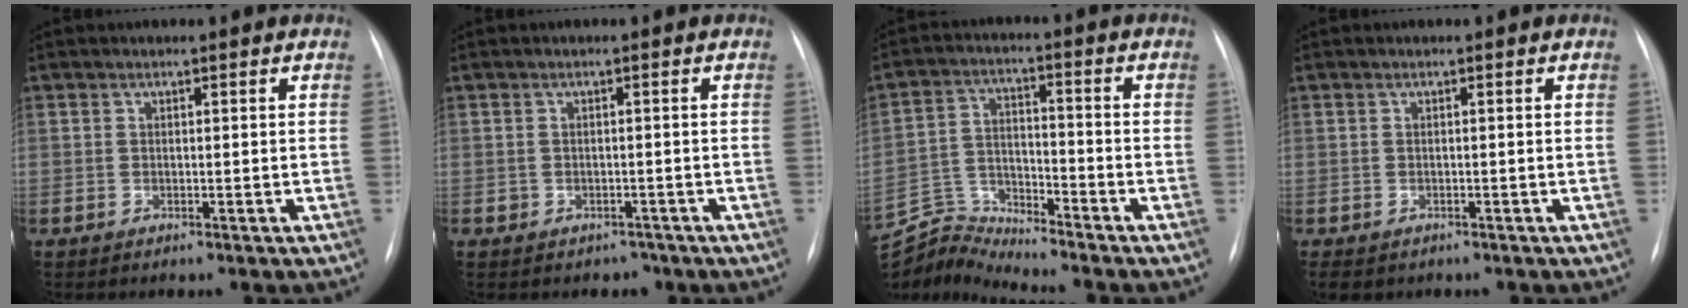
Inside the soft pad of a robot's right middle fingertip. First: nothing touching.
{"total": 2.3, "force": [-1.4, 1.7, -0.1], "torque": [0.000, 0.014, -0.019]}
{"total": 8.0, "force": [-7.7, -1.6, -1.6], "torque": [0.018, 0.021, -0.143]}
{"total": 6.0, "force": [-3.9, 4.0, 2.3], "torque": [-0.047, -0.001, -0.048]}